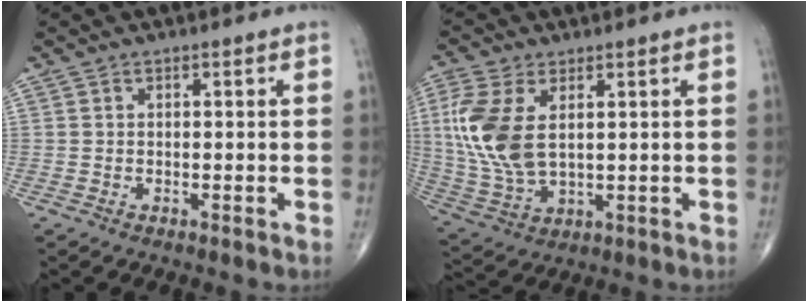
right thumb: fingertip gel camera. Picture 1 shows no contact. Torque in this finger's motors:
{"motor_torque": [0.03, 0.18, 1.30, 0.41, 0.15]}